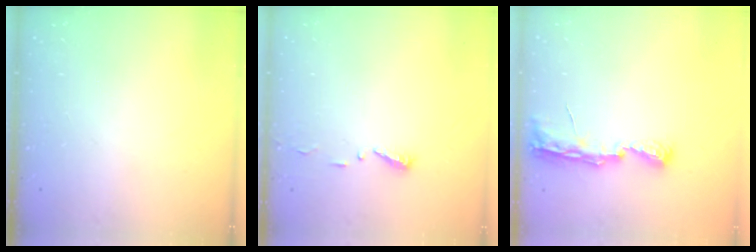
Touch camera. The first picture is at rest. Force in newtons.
{"total": 4.7, "press": 4.7, "slide": 0.5}
{"total": 7.6, "press": 7.5, "slide": 0.6}